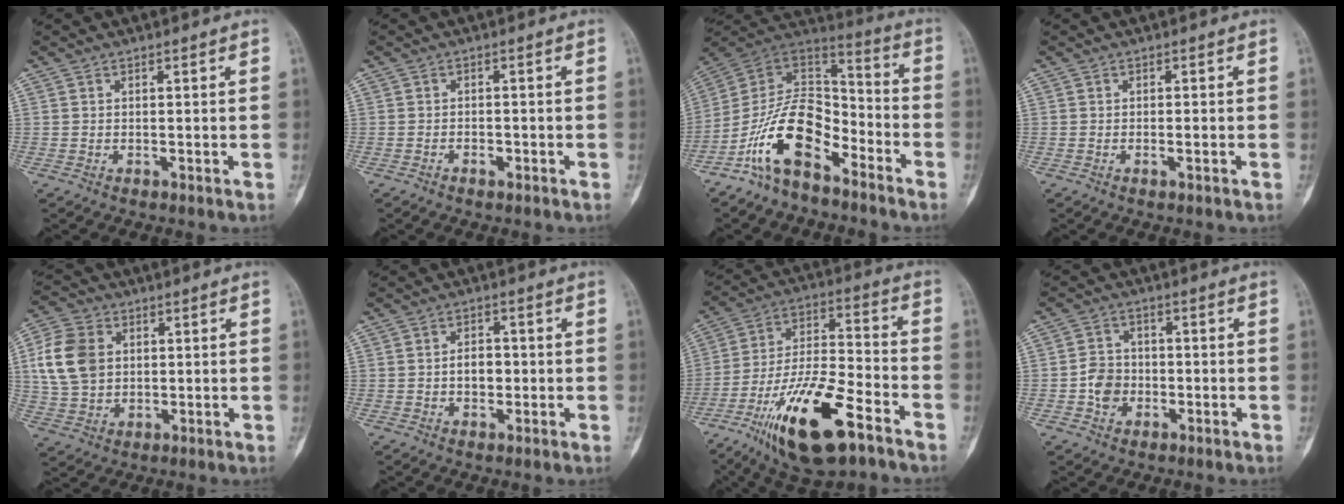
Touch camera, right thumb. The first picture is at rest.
{"total": 1.5, "force": [-1.0, 0.8, 0.8], "torque": [-0.014, 0.008, -0.018]}
{"total": 16.5, "force": [-9.0, 8.6, 10.8], "torque": [-0.179, 0.093, -0.174]}
{"total": 1.1, "force": [-0.4, 0.2, 1.0], "torque": [-0.020, 0.002, -0.007]}
{"total": 12.1, "force": [2.2, 9.2, 7.5], "torque": [-0.137, 0.003, 0.044]}
{"total": 4.0, "force": [-0.4, 2.7, 2.8], "torque": [-0.029, 0.008, -0.009]}
{"total": 20.8, "force": [-11.6, 6.6, 15.9], "torque": [-0.309, 0.057, -0.207]}
{"total": 5.5, "force": [-1.4, 4.6, 2.8], "torque": [-0.032, 0.015, -0.032]}